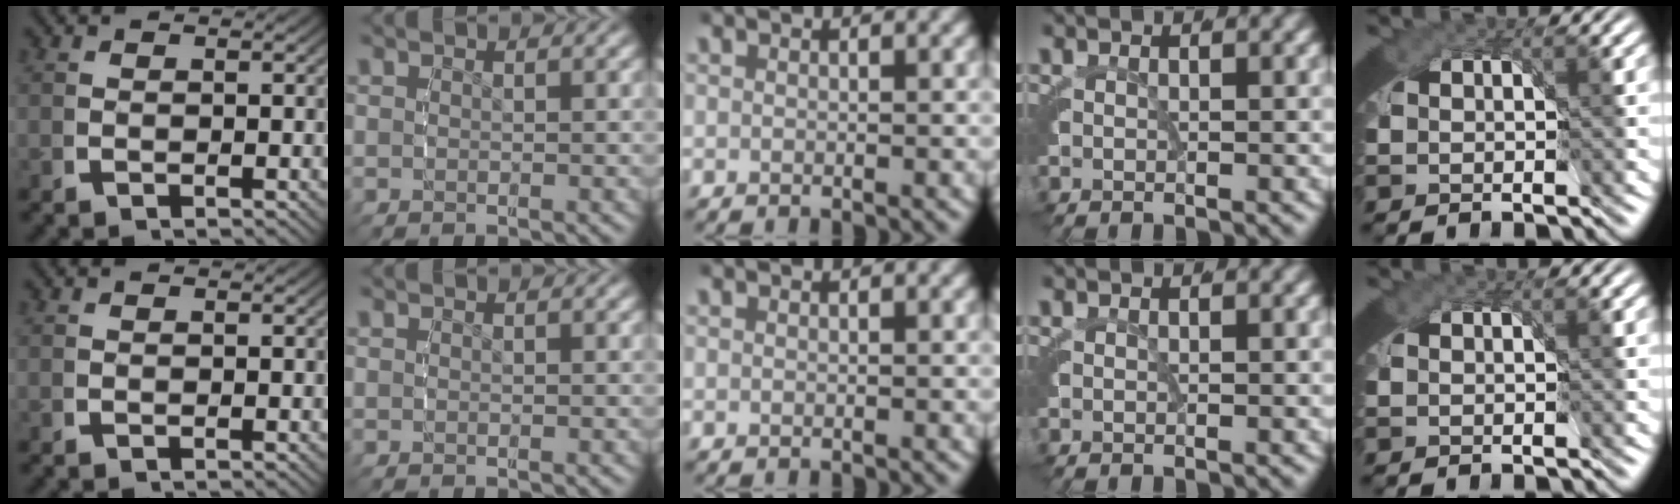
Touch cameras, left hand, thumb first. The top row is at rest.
{}